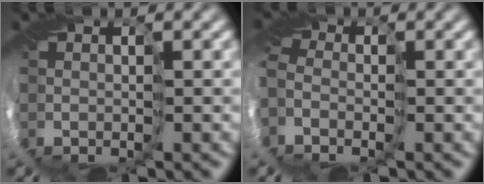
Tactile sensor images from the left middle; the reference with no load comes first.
{"total": 3.6, "force": [-1.2, 2.3, 2.5], "torque": [-0.054, 0.013, -0.025]}